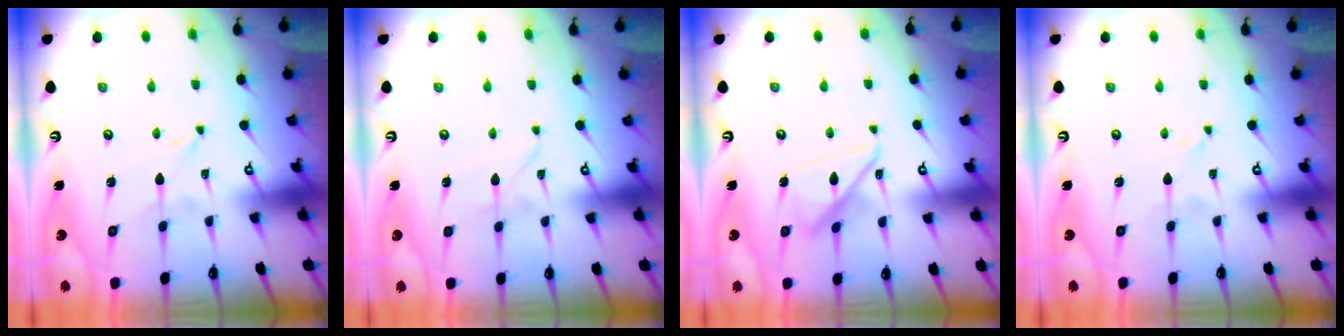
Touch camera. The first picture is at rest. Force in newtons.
{"total": 1.8, "press": 1.7, "slide": 0.2}
{"total": 13.5, "press": 13.5, "slide": 1.2}
{"total": 0.0}